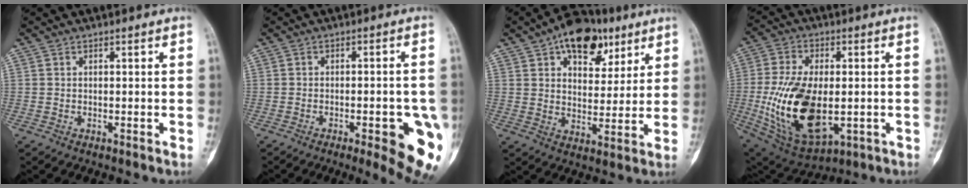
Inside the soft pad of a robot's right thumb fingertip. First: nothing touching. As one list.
[{"total": 13.4, "force": [-4.8, 3.7, 12.0], "torque": [-0.108, 0.013, -0.047]}, {"total": 15.0, "force": [8.2, 8.8, 9.0], "torque": [-0.083, -0.019, 0.124]}, {"total": 20.6, "force": [-2.6, 11.4, 16.9], "torque": [-0.314, -0.004, -0.023]}]